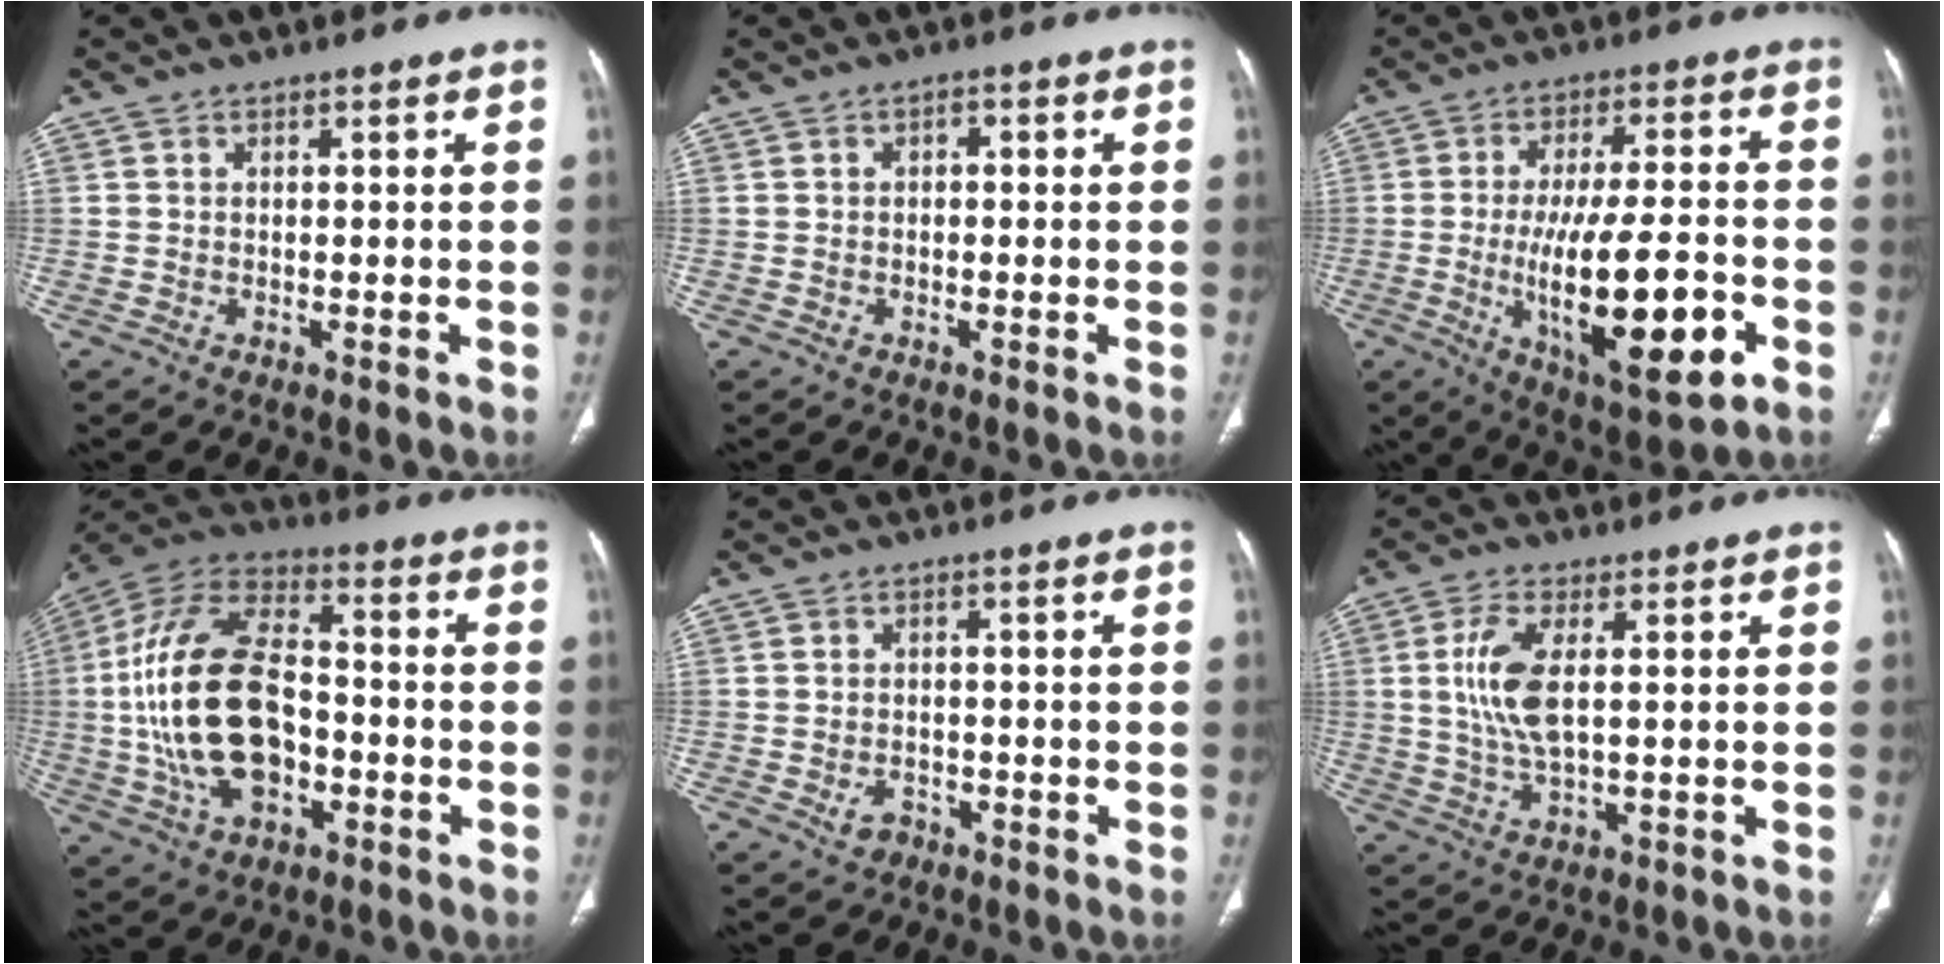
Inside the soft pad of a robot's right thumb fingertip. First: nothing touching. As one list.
[{"total": 1.4, "force": [0.1, 1.0, 1.0], "torque": [-0.008, 0.006, -0.003]}, {"total": 19.4, "force": [-4.9, 6.3, 17.7], "torque": [-0.284, 0.009, -0.062]}, {"total": 22.5, "force": [-2.6, 13.1, 18.1], "torque": [-0.355, 0.026, -0.044]}, {"total": 2.7, "force": [-1.3, 2.0, 1.3], "torque": [-0.019, 0.011, -0.015]}, {"total": 8.5, "force": [1.3, 3.4, 7.7], "torque": [-0.176, -0.006, 0.029]}]